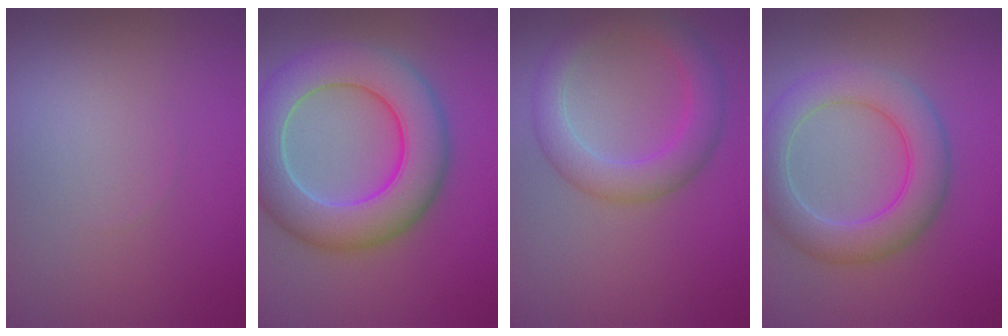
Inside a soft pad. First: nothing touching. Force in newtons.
{"total": 10.0, "press": 10.0, "slide": 0.5}
{"total": 4.8, "press": 4.8, "slide": 0.2}
{"total": 6.2, "press": 6.2, "slide": 0.4}